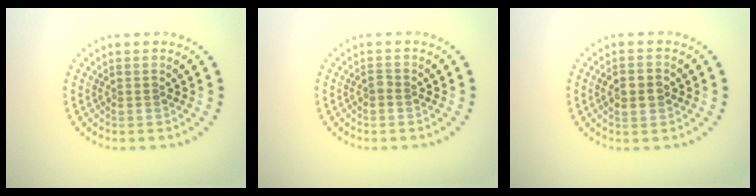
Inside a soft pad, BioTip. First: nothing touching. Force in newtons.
{"total": 0.6, "press": 0.6, "slide": 0.3}
{"total": 3.0, "press": 3.0, "slide": 0.3}